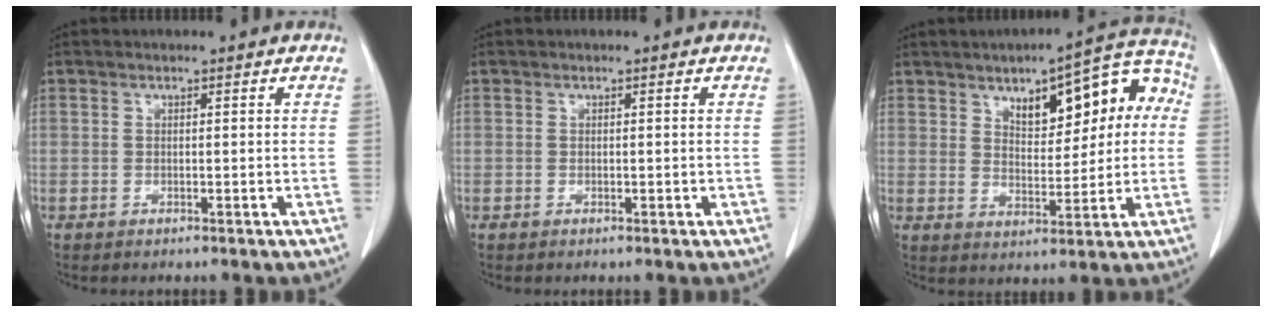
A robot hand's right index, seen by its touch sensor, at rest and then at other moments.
{"total": 0.6, "force": [-0.1, 0.4, 0.5], "torque": [-0.007, 0.001, 0.001]}
{"total": 13.4, "force": [3.8, 5.6, 11.6], "torque": [-0.139, 0.040, 0.055]}